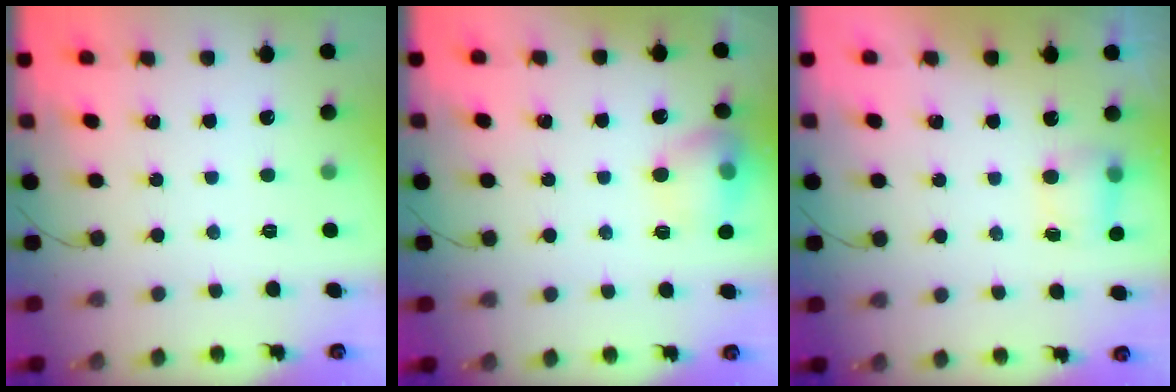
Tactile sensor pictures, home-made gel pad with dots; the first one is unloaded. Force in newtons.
{"total": 12.4, "press": 12.2, "slide": 1.6}
{"total": 4.6, "press": 4.5, "slide": 0.8}